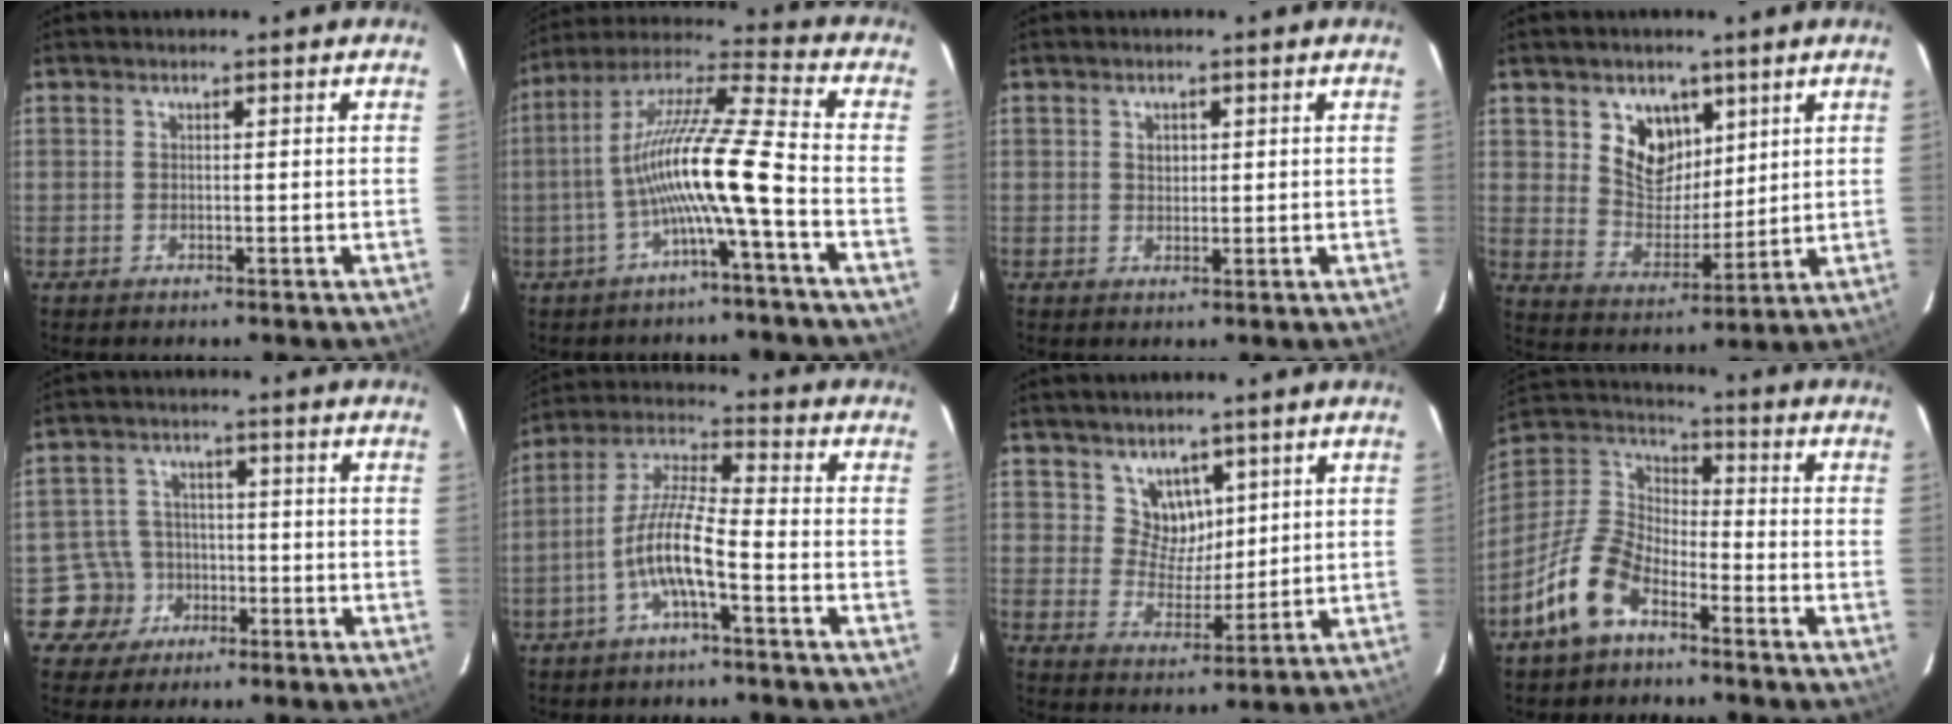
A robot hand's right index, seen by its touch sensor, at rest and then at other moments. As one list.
[{"total": 13.5, "force": [-4.1, -0.1, 12.8], "torque": [-0.243, 0.011, -0.078]}, {"total": 1.8, "force": [0.5, 1.4, 0.9], "torque": [-0.012, 0.005, 0.009]}, {"total": 9.4, "force": [4.7, 7.1, 3.9], "torque": [-0.070, -0.004, 0.097]}, {"total": 6.5, "force": [-2.9, 5.8, -0.2], "torque": [-0.011, 0.028, -0.048]}, {"total": 9.0, "force": [-4.0, 1.4, 8.0], "torque": [-0.175, 0.009, -0.080]}, {"total": 6.0, "force": [3.6, 4.5, 1.4], "torque": [-0.015, 0.003, 0.073]}, {"total": 12.7, "force": [-7.7, 6.4, 7.8], "torque": [-0.168, 0.017, -0.153]}]